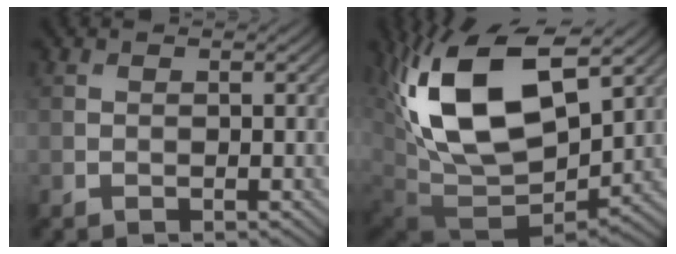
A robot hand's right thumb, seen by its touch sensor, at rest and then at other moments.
{"total": 17.6, "force": [5.7, 9.7, 13.6], "torque": [-0.294, 0.005, 0.113]}